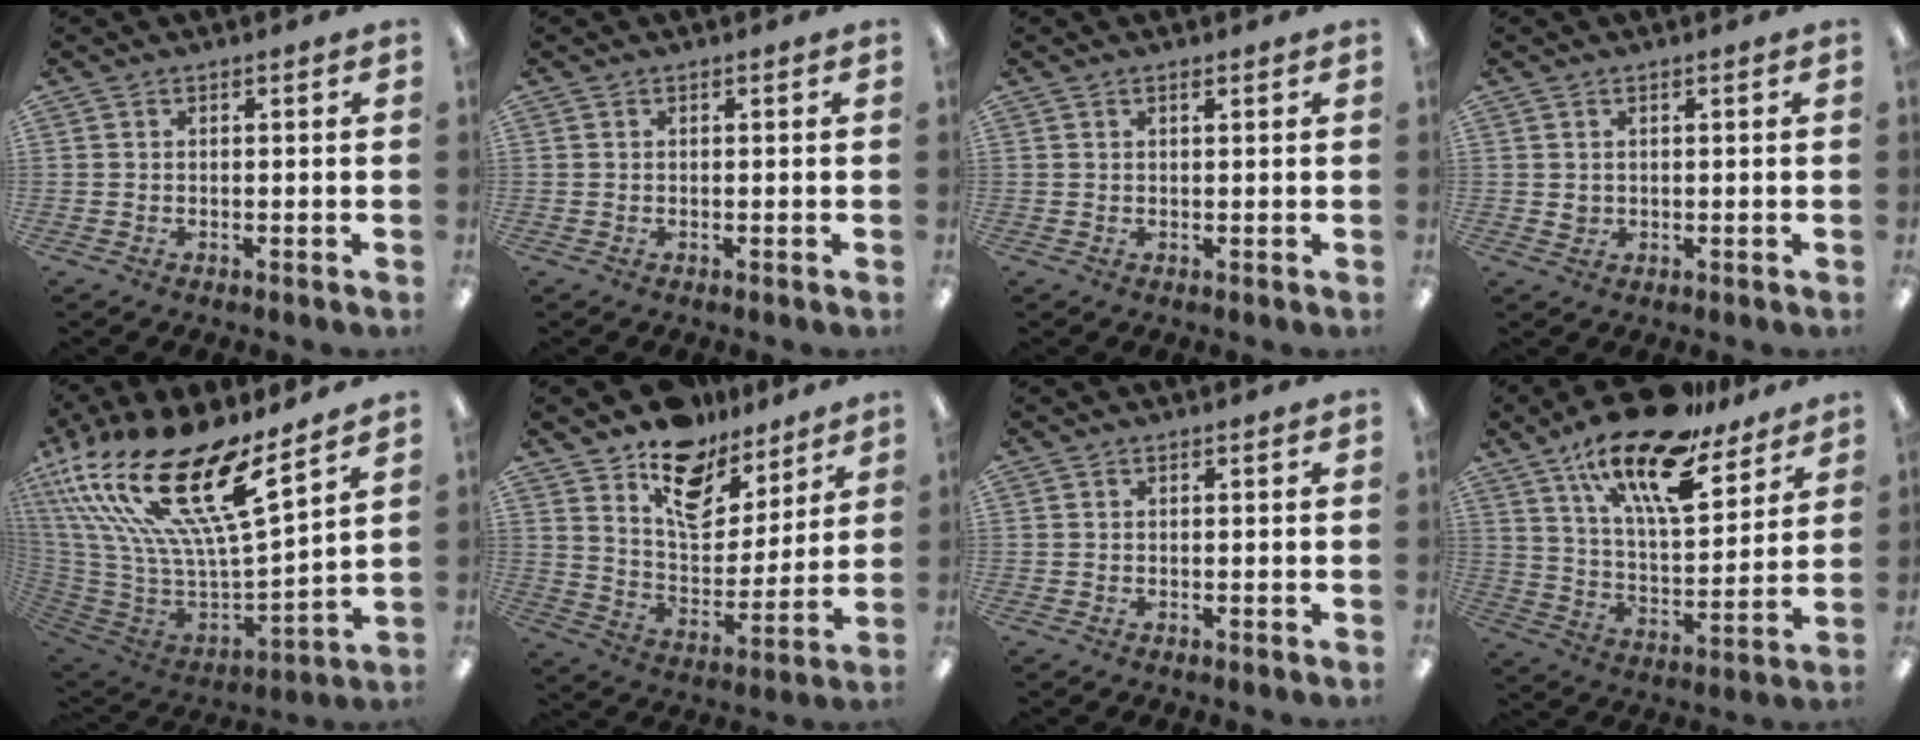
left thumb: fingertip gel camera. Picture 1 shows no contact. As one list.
[{"total": 0.0}, {"total": 0.7, "force": [0.6, 0.2, 0.4], "torque": [-0.009, 0.000, 0.011]}, {"total": 1.3, "force": [0.6, 1.1, 0.4], "torque": [-0.010, 0.003, 0.011]}, {"total": 26.6, "force": [16.3, 8.4, 19.4], "torque": [-0.393, -0.119, 0.280]}, {"total": 13.8, "force": [10.4, 7.4, 5.2], "torque": [-0.085, -0.076, 0.188]}, {"total": 0.0}, {"total": 21.0, "force": [15.2, 7.1, 12.6], "torque": [-0.206, -0.099, 0.258]}]